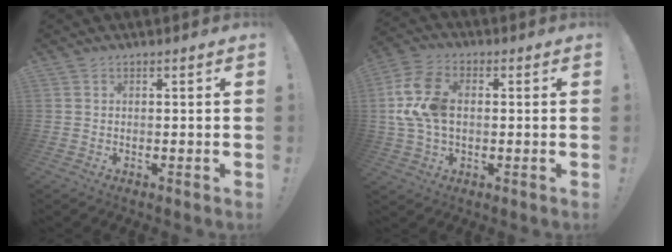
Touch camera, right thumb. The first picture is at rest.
{"total": 13.2, "force": [0.9, 8.9, 9.7], "torque": [-0.193, 0.002, 0.021]}